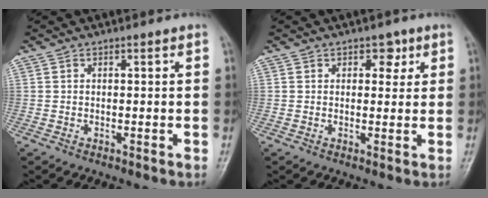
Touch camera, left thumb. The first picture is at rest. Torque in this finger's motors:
{"motor_torque": [-0.11, -0.10, 0.02, 0.00, -0.05]}